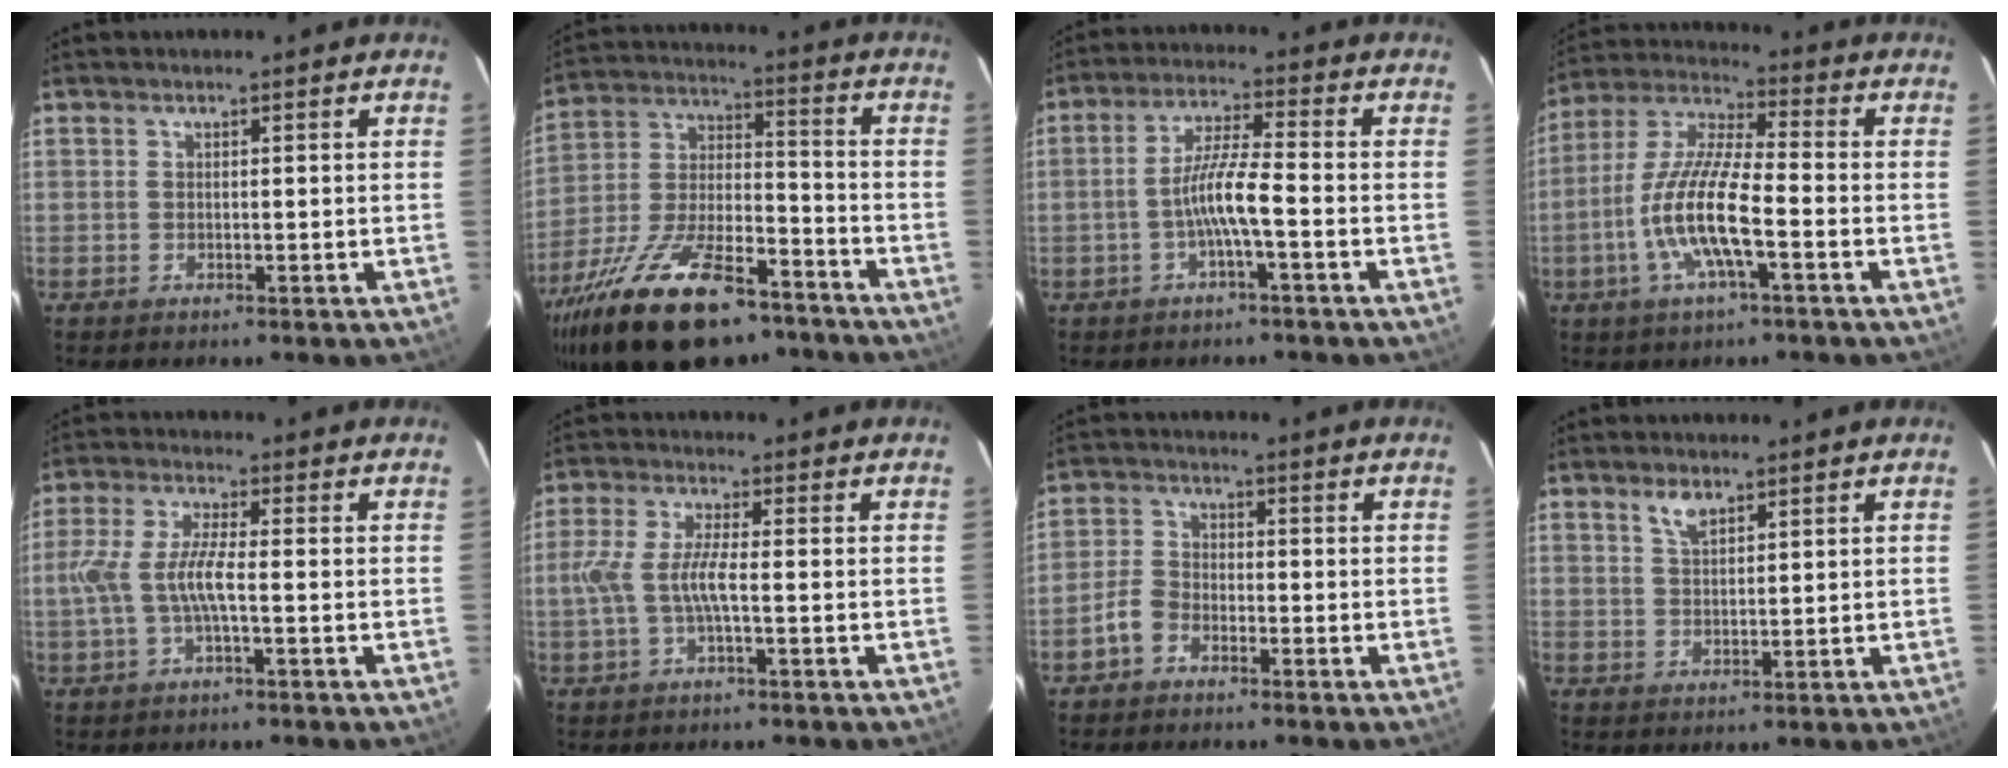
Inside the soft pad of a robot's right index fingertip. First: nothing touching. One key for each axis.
{"total": 26.1, "fx": -17.8, "fy": 10.4, "fz": 16.0, "tx": -0.312, "ty": -0.020, "tz": -0.284}
{"total": 6.4, "fx": -2.3, "fy": 0.0, "fz": 6.0, "tx": -0.124, "ty": 0.009, "tz": -0.042}
{"total": 12.9, "fx": -4.3, "fy": 2.4, "fz": 12.0, "tx": -0.248, "ty": -0.004, "tz": -0.086}
{"total": 7.2, "fx": -1.4, "fy": 1.3, "fz": 7.0, "tx": -0.150, "ty": 0.003, "tz": -0.024}
{"total": 6.3, "fx": -1.2, "fy": 0.9, "fz": 6.1, "tx": -0.130, "ty": 0.001, "tz": -0.021}
{"total": 4.0, "fx": -2.5, "fy": 2.6, "fz": 1.8, "tx": -0.040, "ty": 0.015, "tz": -0.048}
{"total": 3.2, "fx": 2.2, "fy": 1.3, "fz": 1.9, "tx": -0.035, "ty": 0.004, "tz": 0.041}